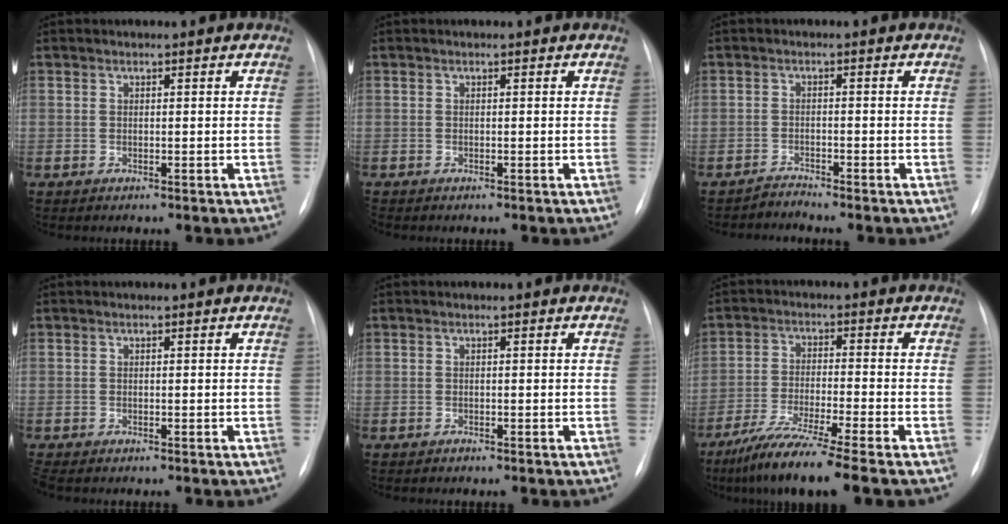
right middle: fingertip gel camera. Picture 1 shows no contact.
{"total": 0.0}
{"total": 1.7, "force": [-1.5, -0.5, -0.6], "torque": [0.014, -0.013, -0.028]}
{"total": 0.9, "force": [-0.8, 0.3, 0.4], "torque": [-0.007, -0.003, -0.012]}
{"total": 0.0}
{"total": 10.7, "force": [-8.0, -1.1, 7.0], "torque": [-0.124, -0.042, -0.137]}